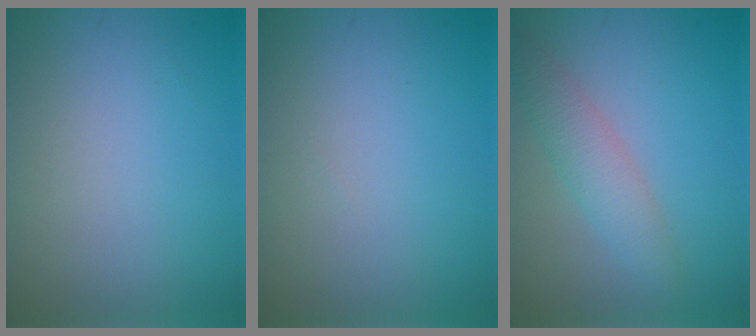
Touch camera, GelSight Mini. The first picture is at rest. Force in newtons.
{"total": 0.0}
{"total": 3.0, "press": 3.0, "slide": 0.1}